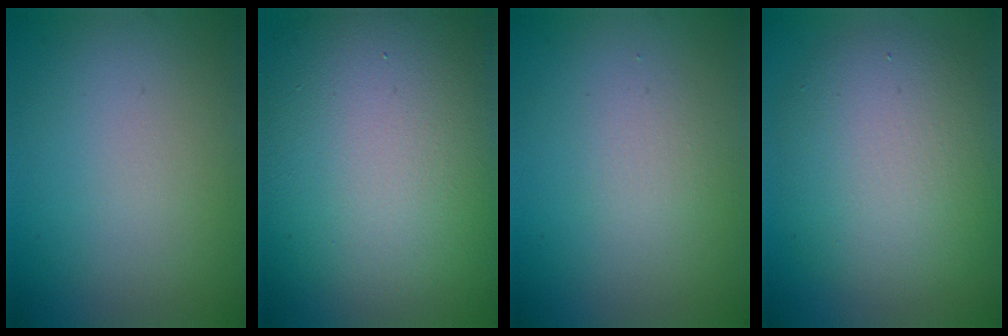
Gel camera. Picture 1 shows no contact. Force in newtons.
{"total": 18.5, "press": 18.5, "slide": 1.2}
{"total": 1.4, "press": 1.4, "slide": 0.1}
{"total": 7.5, "press": 7.4, "slide": 0.9}